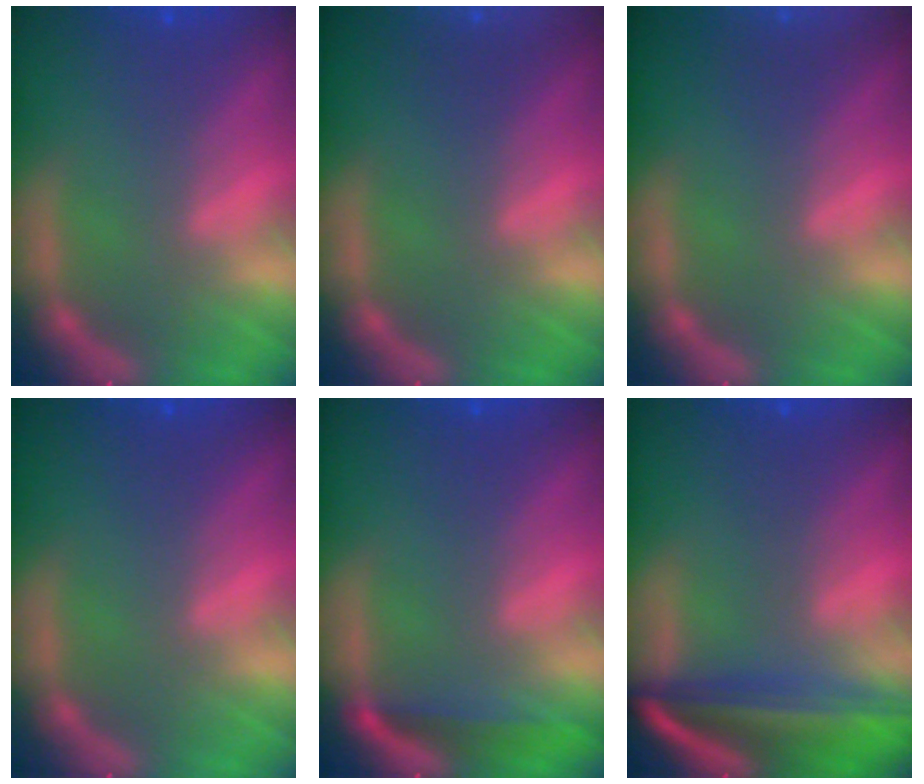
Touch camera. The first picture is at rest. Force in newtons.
{"total": 6.0}
{"total": 8.0}
{"total": 0.0}
{"total": 3.0}
{"total": 10.1}